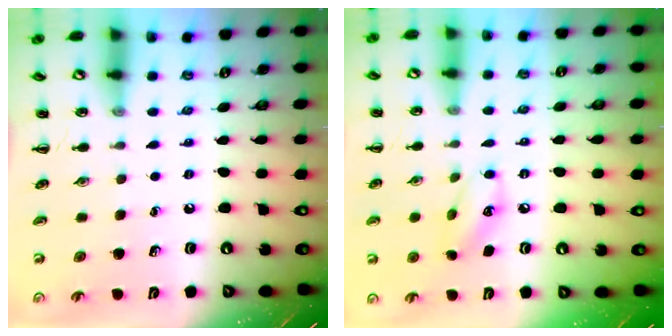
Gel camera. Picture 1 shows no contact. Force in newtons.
{"total": 7.8, "press": 7.8, "slide": 0.7}